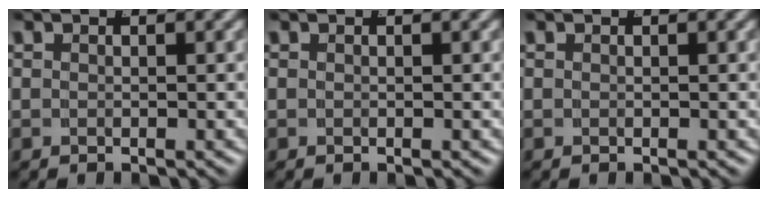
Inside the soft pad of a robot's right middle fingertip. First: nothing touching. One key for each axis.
{"total": 0.0}
{"total": 0.0}